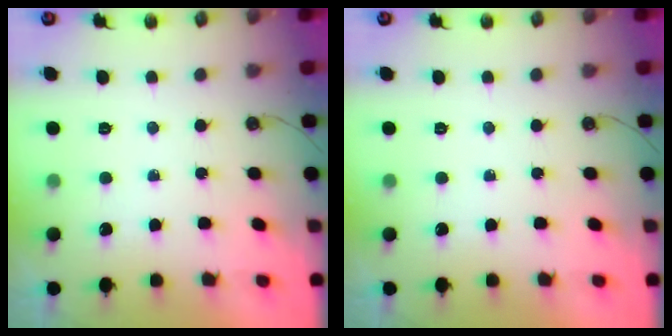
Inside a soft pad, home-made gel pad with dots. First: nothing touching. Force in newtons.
{"total": 0.0}